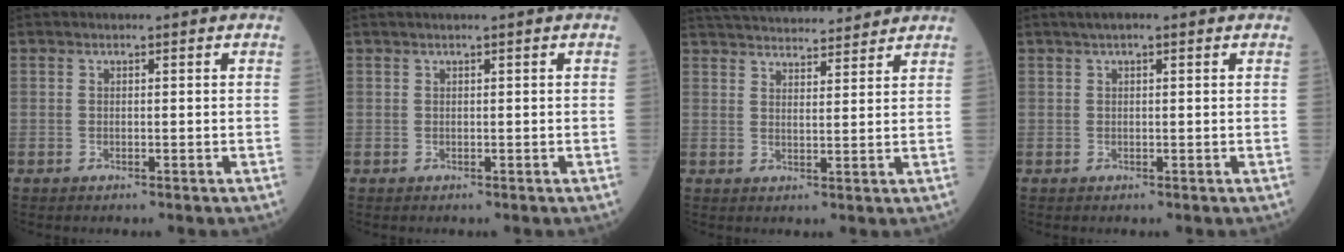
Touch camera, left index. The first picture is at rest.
{"total": 1.2, "force": [1.0, -0.3, 0.5], "torque": [-0.006, 0.013, 0.028]}
{"total": 17.1, "force": [16.1, 2.7, 5.2], "torque": [-0.091, 0.037, 0.242]}
{"total": 3.4, "force": [2.4, 0.6, 2.2], "torque": [-0.039, 0.025, 0.042]}